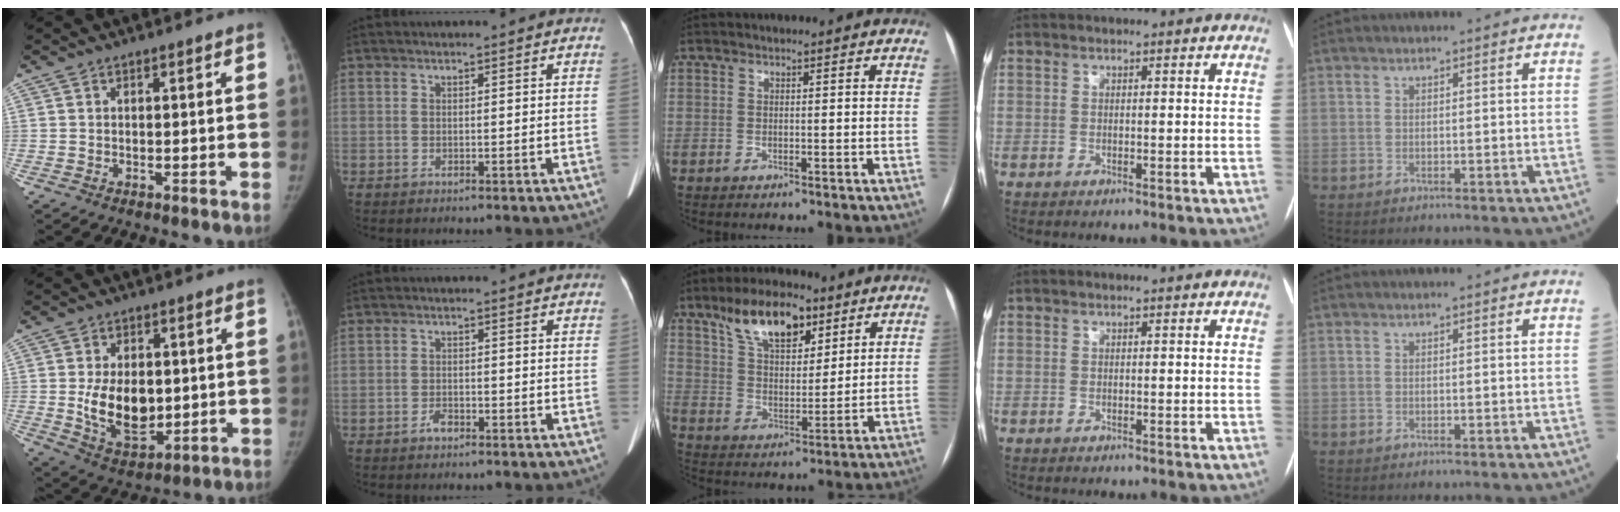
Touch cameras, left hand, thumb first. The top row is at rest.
{"thumb": {"total": 12.2, "force": [0.3, 7.7, 9.5], "torque": [-0.130, -0.018, 0.023]}, "index": {"total": 1.6, "force": [-1.2, 0.7, 0.8], "torque": [-0.014, 0.002, -0.019]}, "middle": {"total": 11.6, "force": [7.4, 5.0, 7.4], "torque": [-0.133, 0.016, 0.135]}}